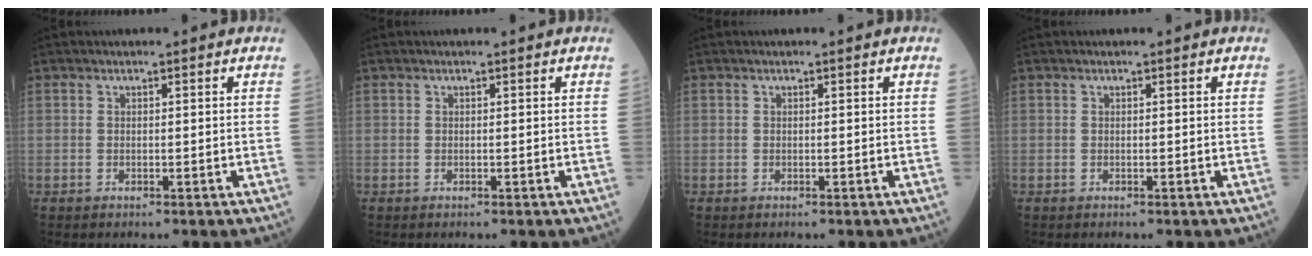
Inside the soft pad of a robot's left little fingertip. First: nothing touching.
{"total": 0.0}
{"total": 0.0}
{"total": 0.0}